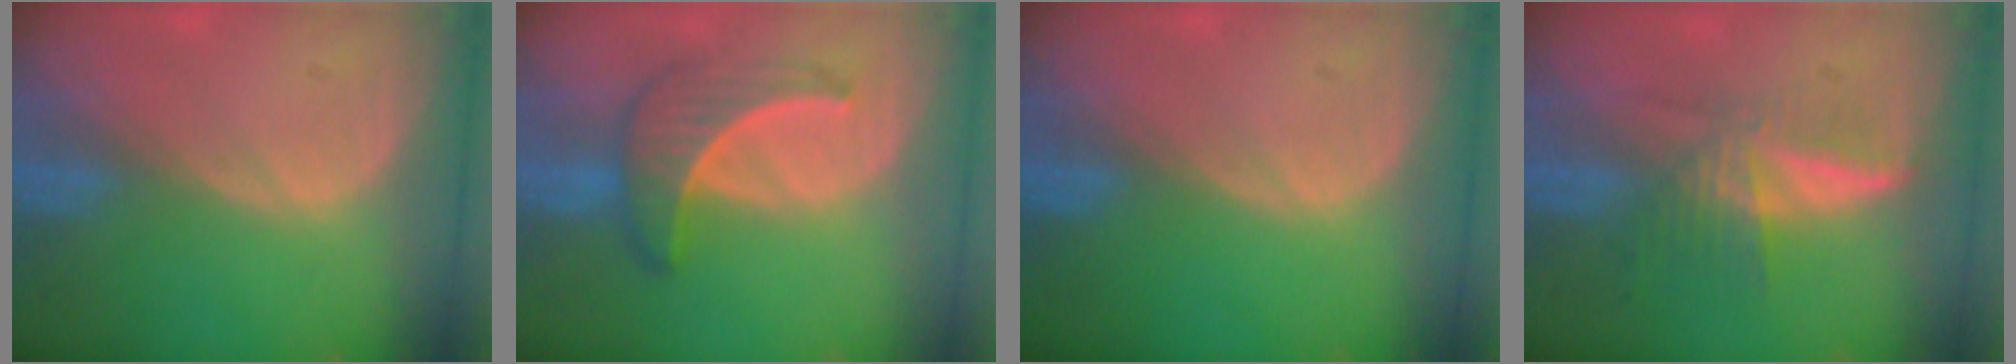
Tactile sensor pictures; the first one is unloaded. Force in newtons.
{"total": 6.3, "press": 6.0, "slide": 1.8}
{"total": 0.0}
{"total": 5.9, "press": 5.5, "slide": 2.3}